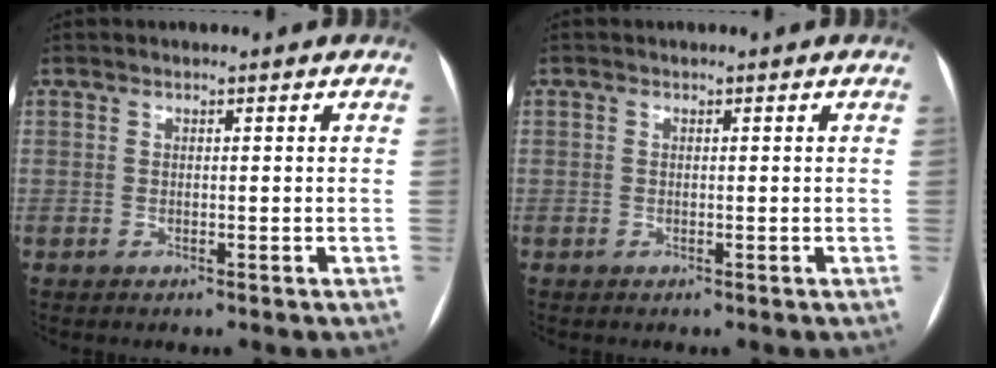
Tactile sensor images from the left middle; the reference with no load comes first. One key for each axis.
{"total": 0.0}